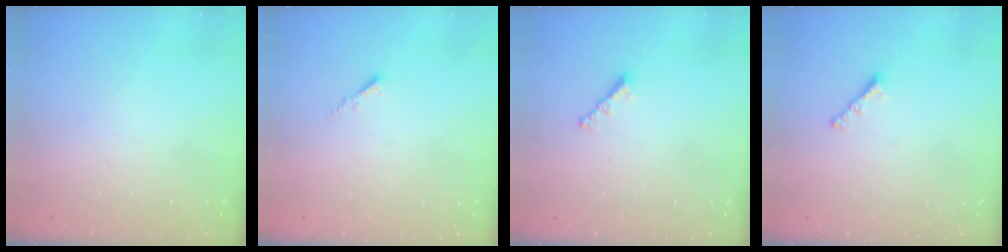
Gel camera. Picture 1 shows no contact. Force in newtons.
{"total": 0.0}
{"total": 2.2, "press": 2.2, "slide": 0.5}
{"total": 2.2, "press": 2.2, "slide": 0.5}